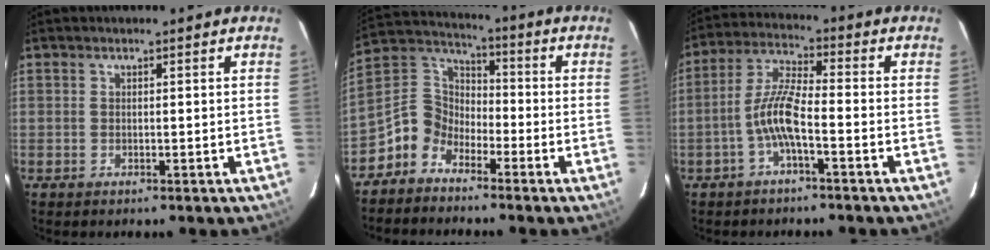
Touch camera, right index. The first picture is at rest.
{"total": 7.5, "force": [-5.2, 5.1, 1.8], "torque": [-0.045, 0.039, -0.126]}
{"total": 7.1, "force": [-2.8, 1.1, 6.4], "torque": [-0.142, 0.012, -0.055]}